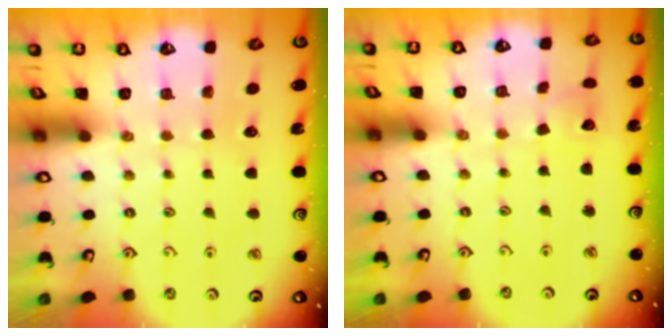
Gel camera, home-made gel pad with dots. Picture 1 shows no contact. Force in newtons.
{"total": 3.8, "press": 3.8, "slide": 0.4}